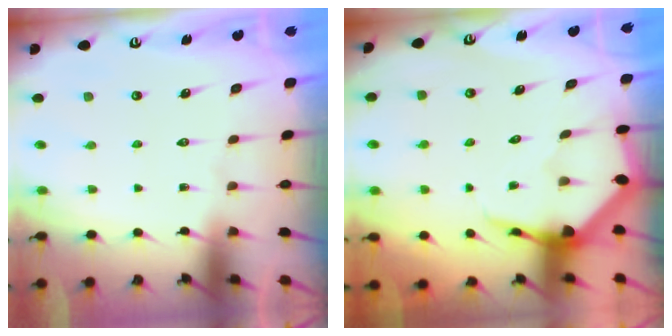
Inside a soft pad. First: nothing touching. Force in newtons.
{"total": 5.4, "press": 5.4, "slide": 0.7}